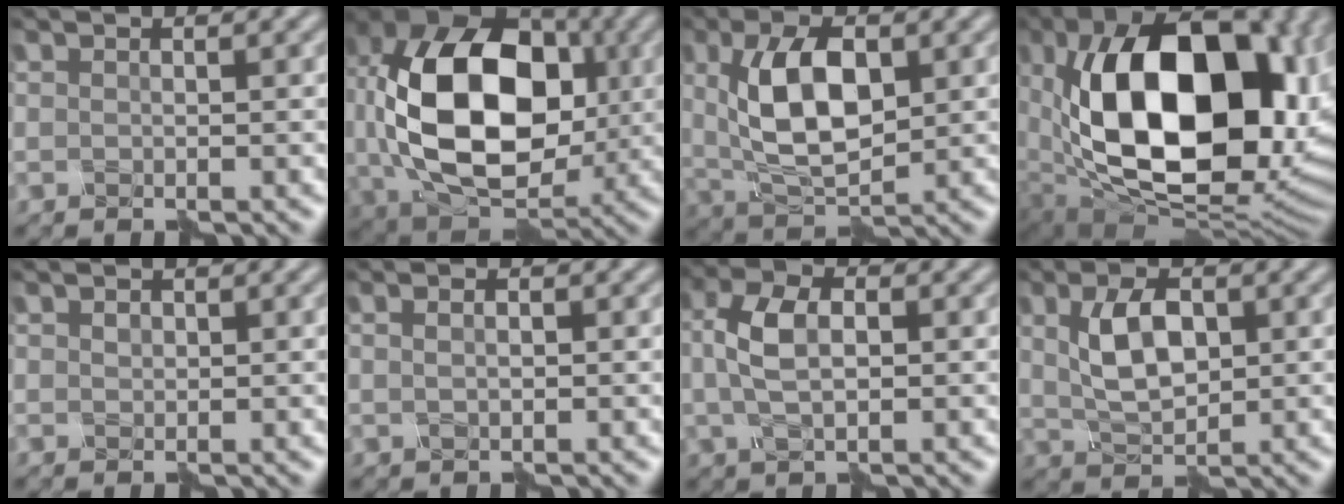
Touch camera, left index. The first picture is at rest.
{"total": 15.6, "force": [0.2, 10.6, 11.5], "torque": [-0.222, 0.003, 0.004]}
{"total": 8.0, "force": [1.1, 4.1, 6.8], "torque": [-0.127, 0.002, 0.019]}
{"total": 17.7, "force": [1.9, 11.3, 13.5], "torque": [-0.227, -0.020, 0.044]}
{"total": 0.6, "force": [0.2, 0.5, 0.3], "torque": [-0.004, -0.002, 0.005]}
{"total": 2.0, "force": [0.5, 1.1, 1.6], "torque": [-0.023, 0.007, 0.001]}
{"total": 4.8, "force": [0.1, 2.7, 3.9], "torque": [-0.079, 0.007, 0.001]}
{"total": 5.1, "force": [0.7, 2.8, 4.1], "torque": [-0.085, 0.003, 0.016]}